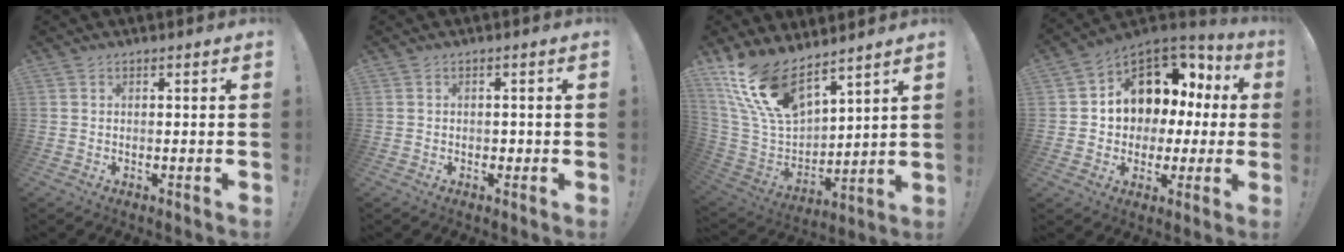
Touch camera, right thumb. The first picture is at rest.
{"total": 1.5, "force": [-0.5, 1.2, 0.6], "torque": [-0.009, 0.004, -0.010]}
{"total": 17.8, "force": [12.9, 7.8, 9.4], "torque": [-0.200, -0.082, 0.243]}
{"total": 11.6, "force": [4.6, 9.2, 5.4], "torque": [-0.082, -0.040, 0.096]}